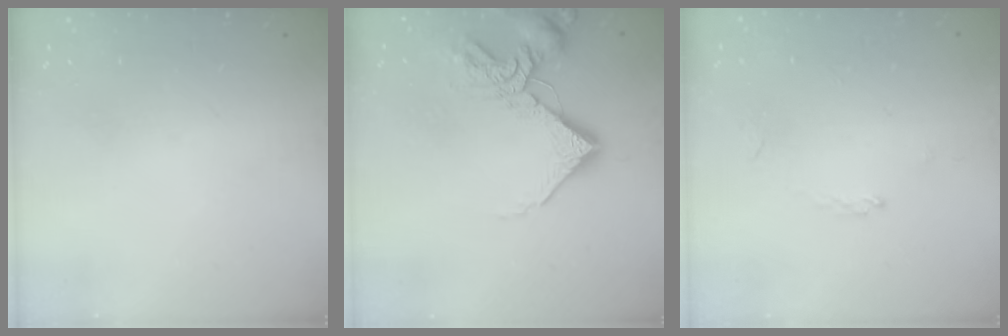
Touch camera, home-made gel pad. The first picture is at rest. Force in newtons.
{"total": 11.2, "press": 11.0, "slide": 1.6}
{"total": 1.2, "press": 1.1, "slide": 0.3}